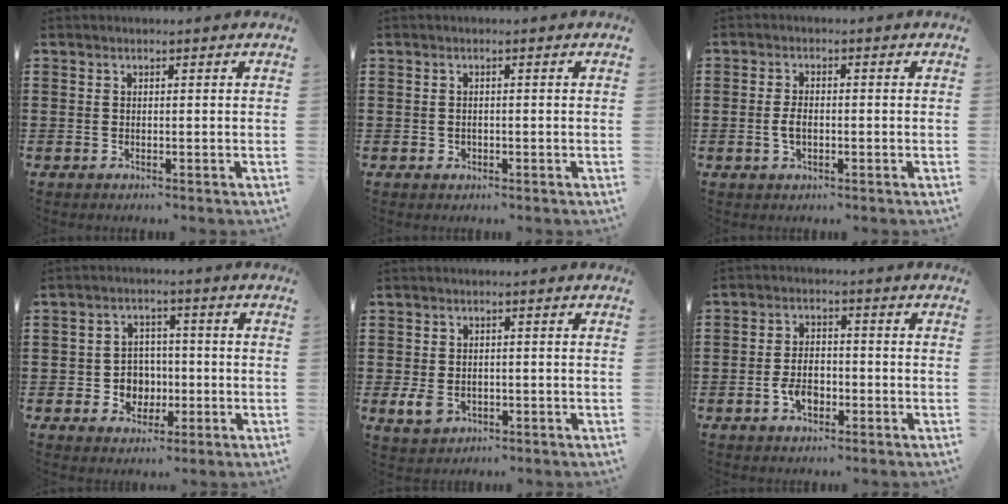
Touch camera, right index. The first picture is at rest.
{"total": 0.7, "force": [-0.1, 0.7, 0.2], "torque": [-0.007, 0.003, -0.003]}
{"total": 2.6, "force": [-0.4, 1.3, 2.2], "torque": [-0.057, -0.005, -0.012]}
{"total": 4.8, "force": [-1.0, 4.4, 1.5], "torque": [-0.034, 0.007, -0.022]}
{"total": 3.0, "force": [-0.8, 2.1, 2.1], "torque": [-0.062, -0.007, -0.020]}
{"total": 4.5, "force": [-1.7, 2.7, 3.2], "torque": [-0.071, 0.001, -0.033]}